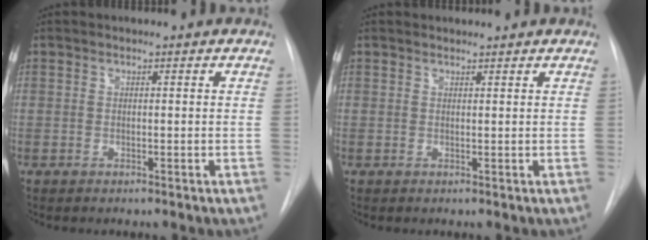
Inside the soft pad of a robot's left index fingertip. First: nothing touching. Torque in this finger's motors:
{"motor_torque": [0.94, -1.20, 0.01, 0.00]}